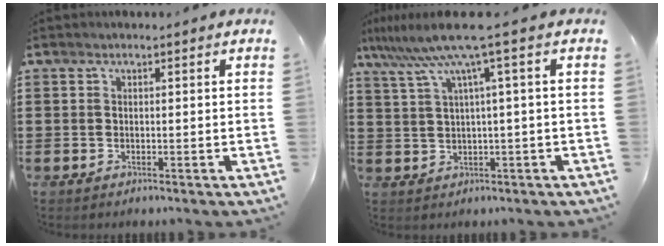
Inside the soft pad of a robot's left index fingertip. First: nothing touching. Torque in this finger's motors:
{"motor_torque": [0.66, -0.70, 0.85, 0.21]}